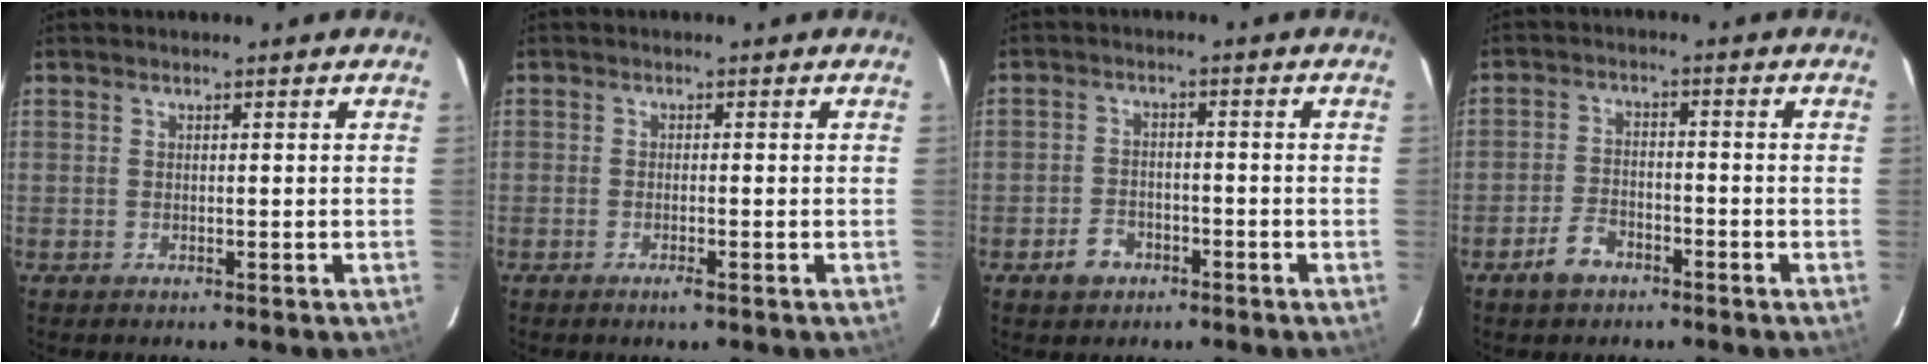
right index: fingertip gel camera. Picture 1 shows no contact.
{"total": 1.4, "force": [-0.9, 0.0, 1.1], "torque": [-0.021, -0.003, -0.016]}
{"total": 3.8, "force": [-2.2, 2.8, 1.5], "torque": [-0.026, 0.006, -0.032]}
{"total": 4.5, "force": [-3.0, 2.6, 2.2], "torque": [-0.047, 0.003, -0.051]}